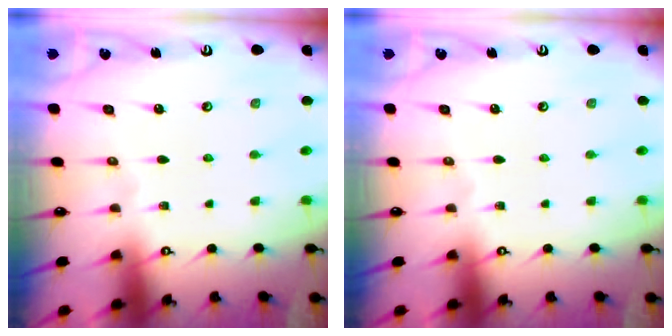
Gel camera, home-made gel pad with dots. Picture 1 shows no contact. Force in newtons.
{"total": 0.0}